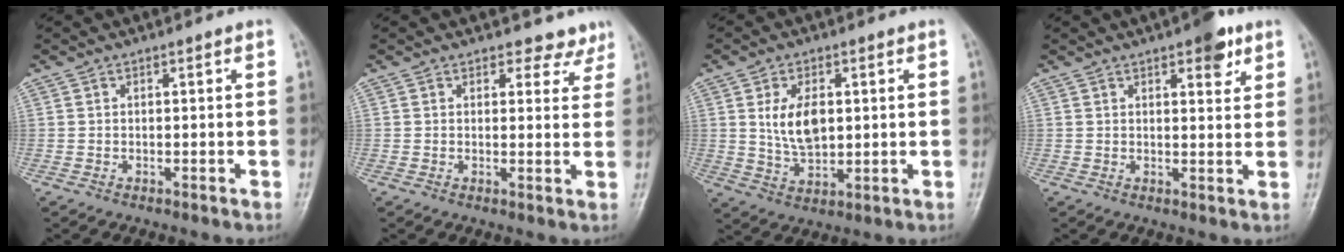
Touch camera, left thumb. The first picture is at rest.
{"total": 4.5, "force": [3.9, 2.3, 0.1], "torque": [0.030, -0.026, 0.032]}
{"total": 8.3, "force": [1.4, 4.9, 6.5], "torque": [-0.103, -0.009, 0.034]}
{"total": 5.7, "force": [3.3, 2.2, 4.0], "torque": [-0.036, -0.013, 0.038]}